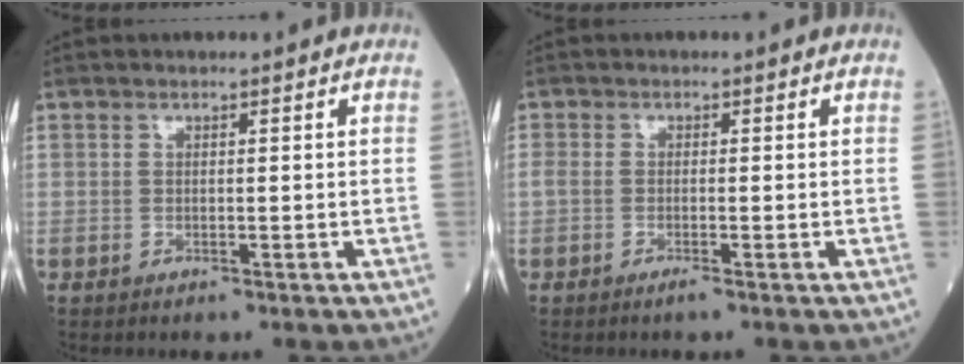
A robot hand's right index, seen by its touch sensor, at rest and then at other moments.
{"total": 1.7, "force": [-1.0, 0.2, 1.4], "torque": [-0.034, -0.003, -0.022]}